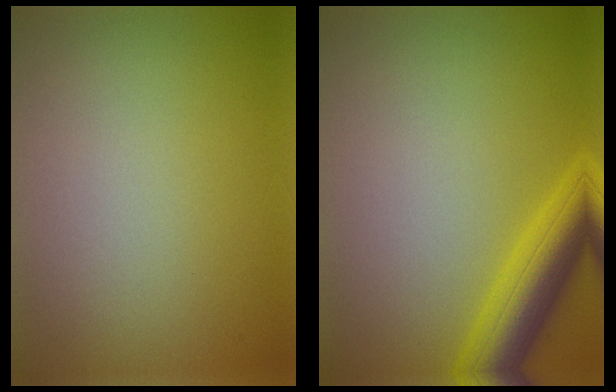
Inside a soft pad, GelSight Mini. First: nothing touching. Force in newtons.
{"total": 5.3, "press": 5.3, "slide": 0.3}